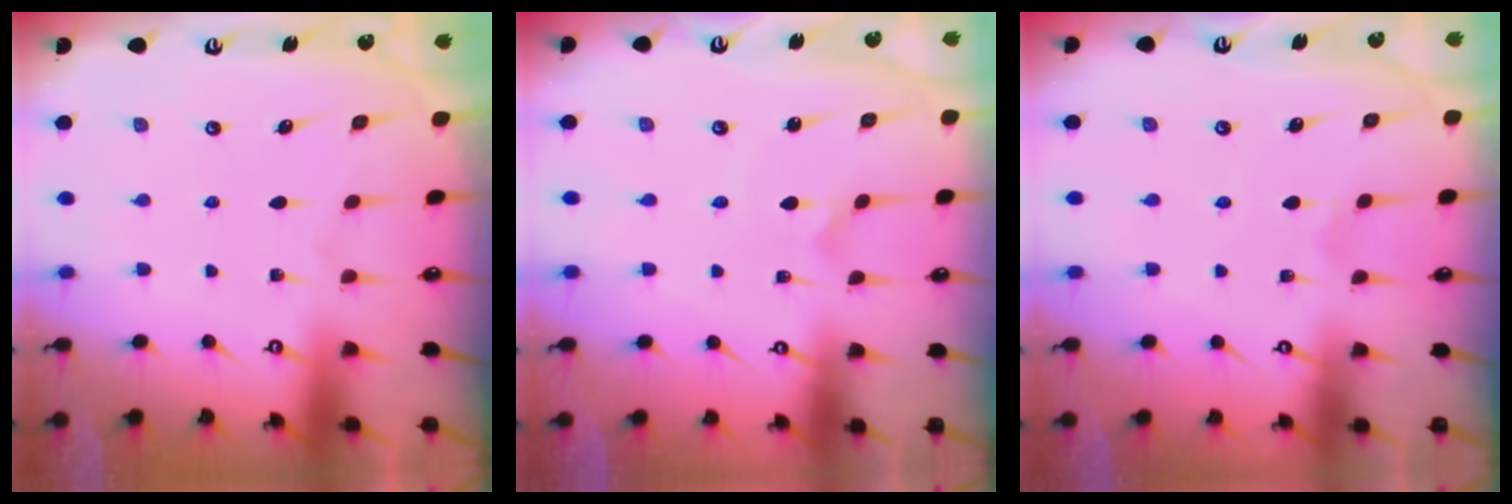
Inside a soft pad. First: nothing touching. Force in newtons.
{"total": 1.2, "press": 1.2, "slide": 0.0}
{"total": 1.2, "press": 1.2, "slide": 0.1}